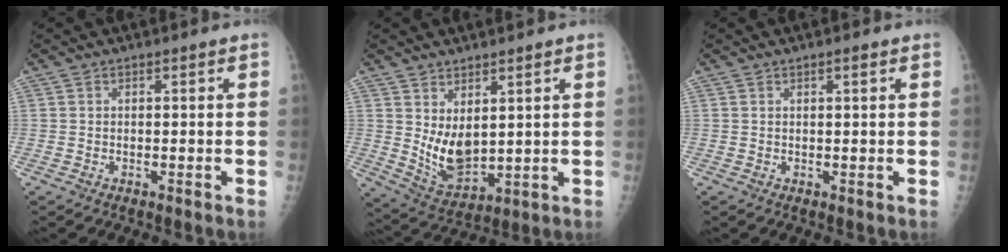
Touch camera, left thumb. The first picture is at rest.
{"total": 8.7, "force": [2.5, 4.9, 6.7], "torque": [-0.103, -0.036, 0.066]}
{"total": 1.1, "force": [0.6, 0.2, 0.9], "torque": [-0.014, 0.000, 0.008]}